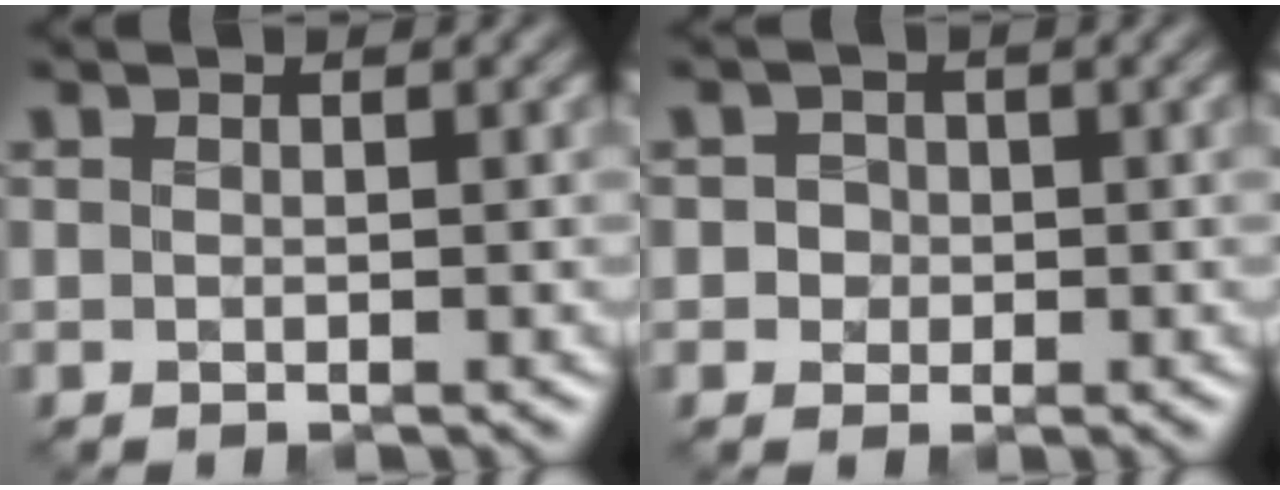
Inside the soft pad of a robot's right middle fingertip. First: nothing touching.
{"total": 2.1, "force": [0.2, 1.9, 0.8], "torque": [-0.010, 0.005, 0.004]}